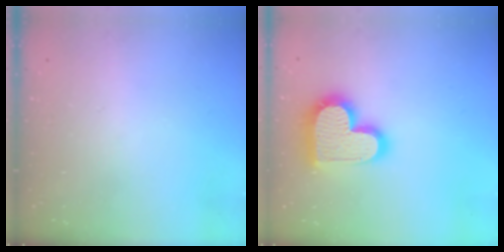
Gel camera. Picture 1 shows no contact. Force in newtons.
{"total": 19.5, "press": 19.5, "slide": 1.5}